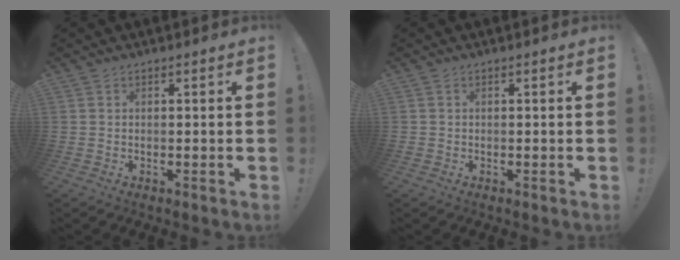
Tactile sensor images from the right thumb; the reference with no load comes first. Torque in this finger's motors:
{"motor_torque": [-0.14, 0.10, -0.13, 0.10, -0.10]}